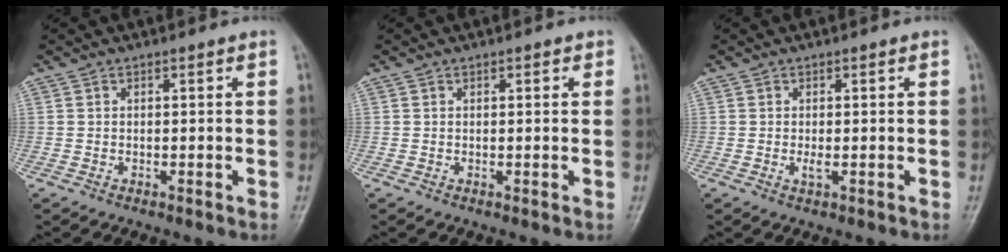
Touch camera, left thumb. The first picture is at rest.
{"total": 0.8, "force": [0.4, 0.5, 0.5], "torque": [-0.003, 0.000, 0.003]}
{"total": 1.2, "force": [-0.1, 0.4, 1.2], "torque": [-0.022, -0.004, 0.000]}